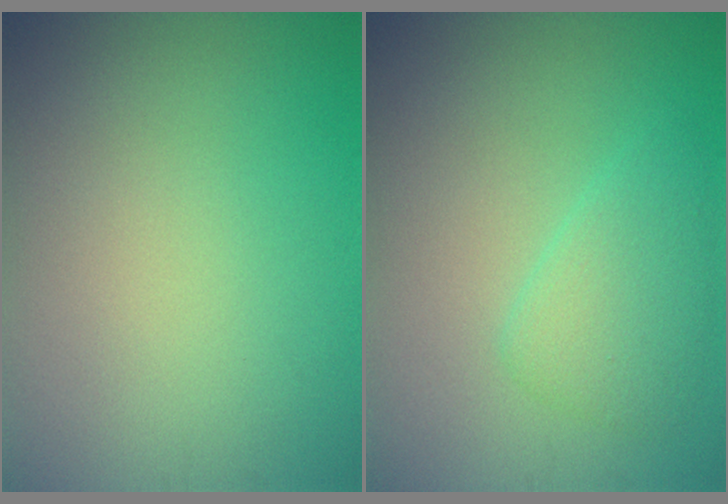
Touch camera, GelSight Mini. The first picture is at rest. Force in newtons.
{"total": 2.8, "press": 2.8, "slide": 0.2}